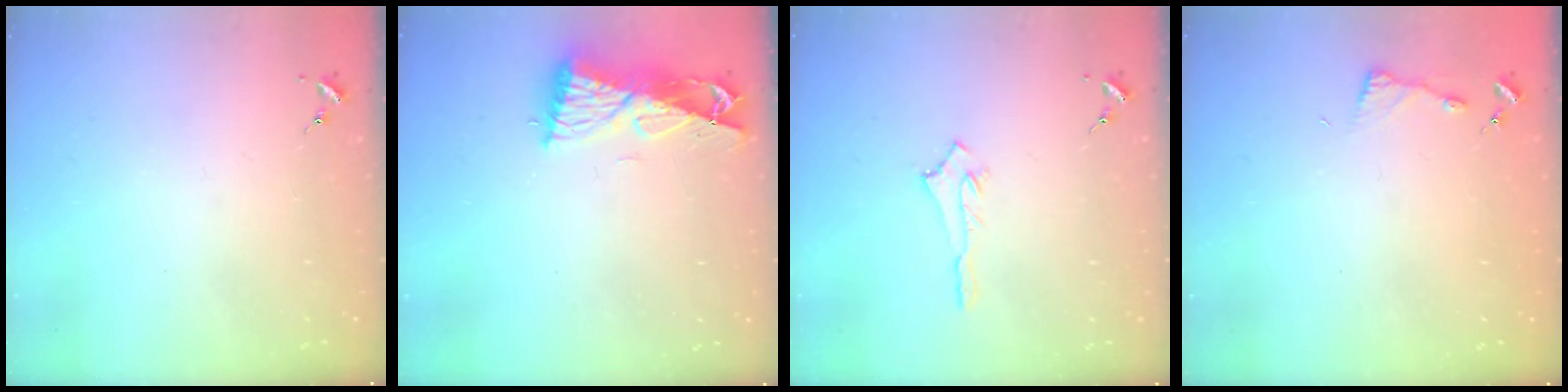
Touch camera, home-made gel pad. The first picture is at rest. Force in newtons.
{"total": 9.6, "press": 9.5, "slide": 1.2}
{"total": 2.8, "press": 2.8, "slide": 0.4}
{"total": 4.2, "press": 4.2, "slide": 0.5}